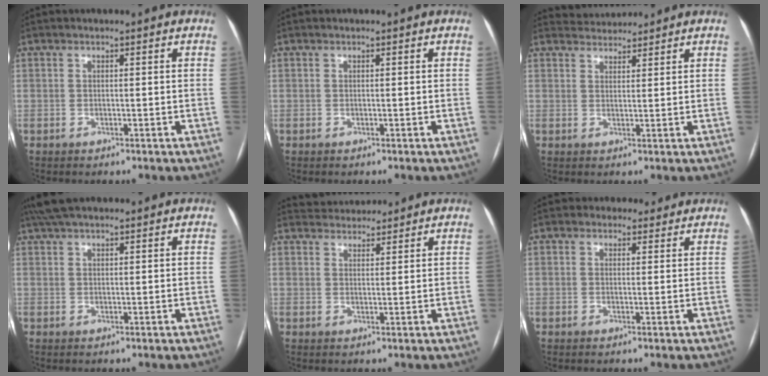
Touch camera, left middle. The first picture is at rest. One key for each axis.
{"total": 0.0}
{"total": 3.0, "fx": 3.0, "fy": 0.3, "fz": -0.4, "tx": -0.002, "ty": 0.017, "tz": 0.054}
{"total": 5.1, "fx": 4.2, "fy": 1.2, "fz": 2.6, "tx": -0.047, "ty": 0.034, "tz": 0.076}
{"total": 4.6, "fx": 4.5, "fy": 1.1, "fz": 0.3, "tx": -0.006, "ty": 0.023, "tz": 0.070}
{"total": 2.7, "fx": 2.2, "fy": 1.6, "fz": -0.2, "tx": 0.010, "ty": 0.004, "tz": 0.020}